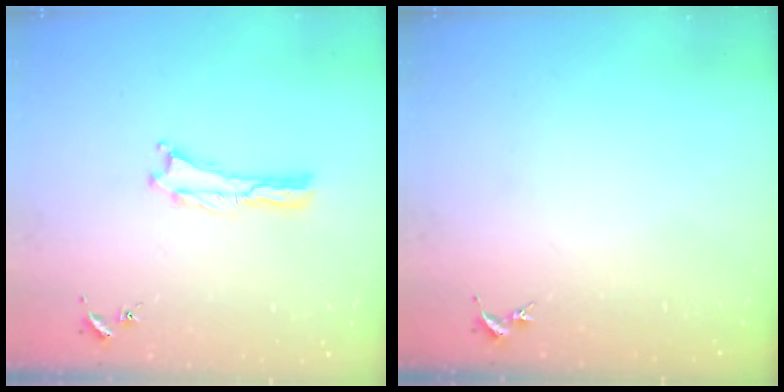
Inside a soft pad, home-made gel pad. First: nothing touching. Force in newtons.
{"total": 0.0}